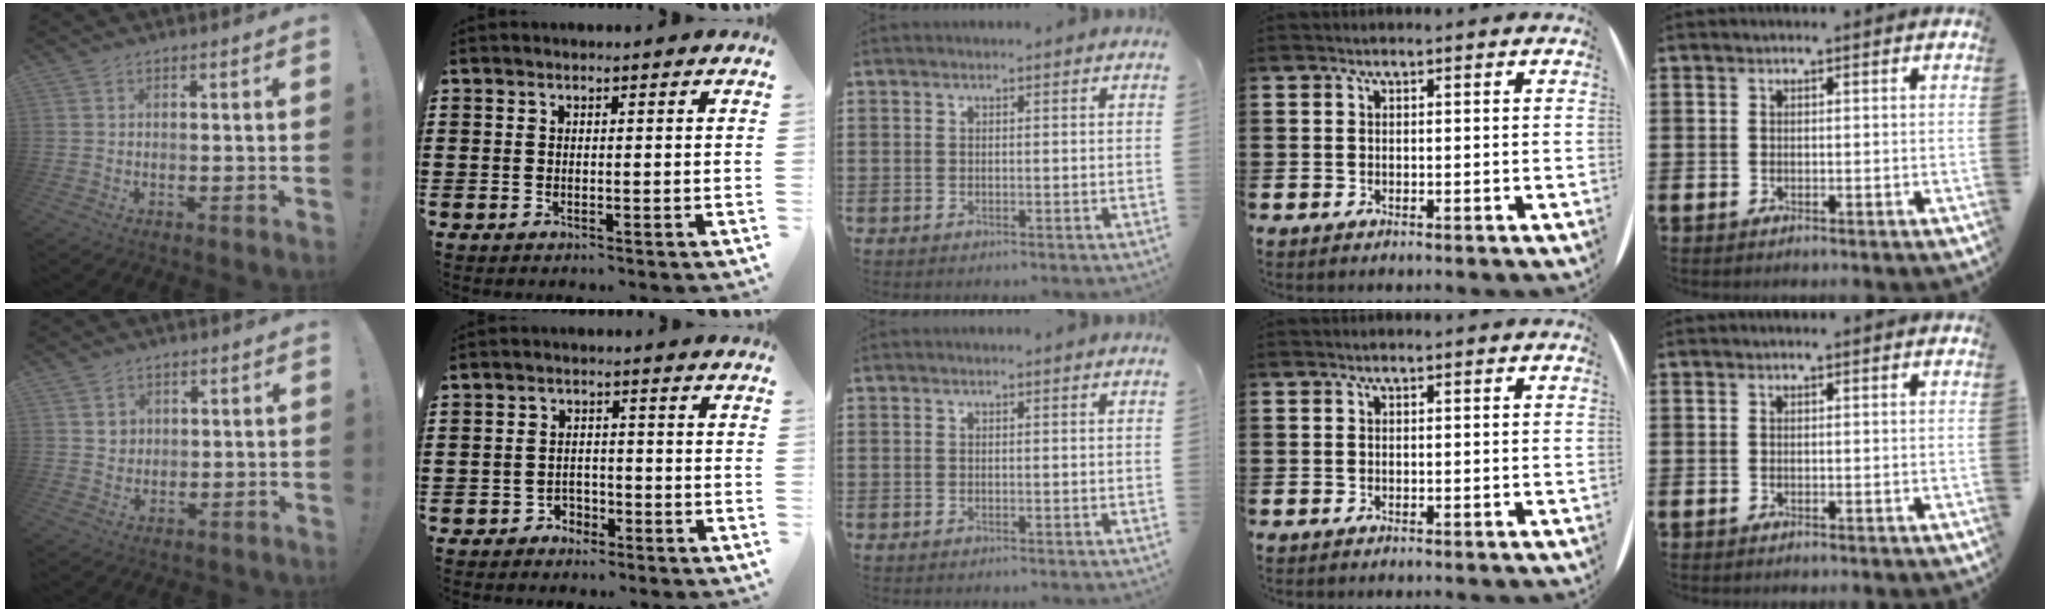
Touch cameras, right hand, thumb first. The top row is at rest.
{"thumb": {"total": 3.6, "force": [1.1, 3.4, 0.6], "torque": [0.005, -0.008, 0.017]}, "index": {"total": 2.5, "force": [-1.8, 1.7, 0.1], "torque": [-0.013, 0.004, -0.042]}}